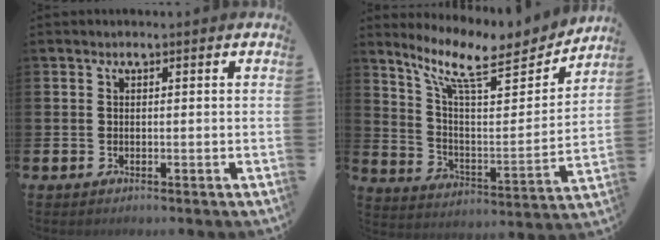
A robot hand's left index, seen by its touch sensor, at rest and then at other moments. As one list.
[{"total": 11.3, "force": [8.9, 3.3, 6.1], "torque": [-0.141, -0.056, 0.150]}]